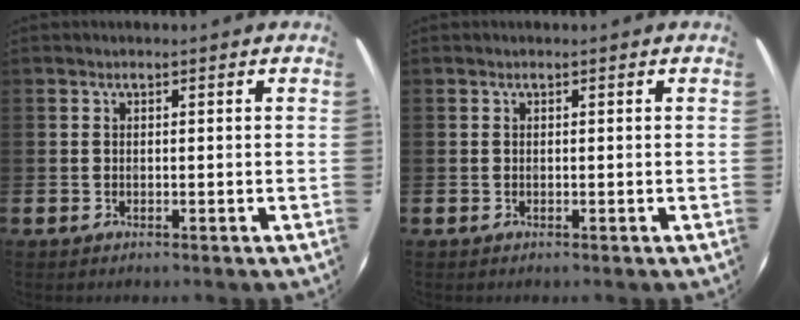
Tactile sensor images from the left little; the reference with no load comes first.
{"total": 0.0}